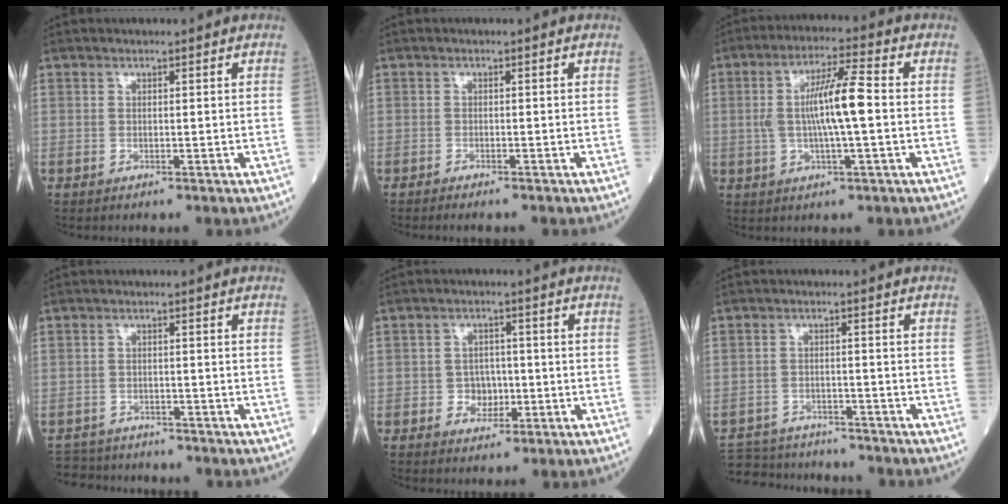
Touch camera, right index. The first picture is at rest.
{"total": 2.2, "force": [-1.9, 0.3, 1.0], "torque": [-0.013, -0.004, -0.023]}
{"total": 9.1, "force": [-0.1, 0.8, 9.1], "torque": [-0.171, 0.010, -0.006]}
{"total": 6.3, "force": [-6.0, 1.9, 0.3], "torque": [-0.001, -0.001, -0.095]}
{"total": 3.6, "force": [-0.9, 3.0, 1.6], "torque": [-0.014, 0.009, -0.011]}
{"total": 11.1, "force": [-10.4, 2.9, 2.3], "torque": [-0.042, 0.006, -0.151]}